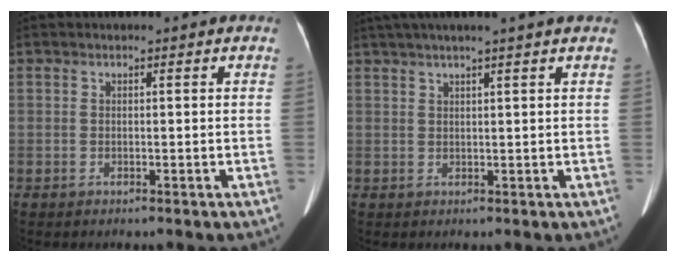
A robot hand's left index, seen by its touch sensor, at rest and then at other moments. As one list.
[{"total": 7.6, "force": [6.1, -1.0, 4.5], "torque": [-0.069, 0.033, 0.084]}]